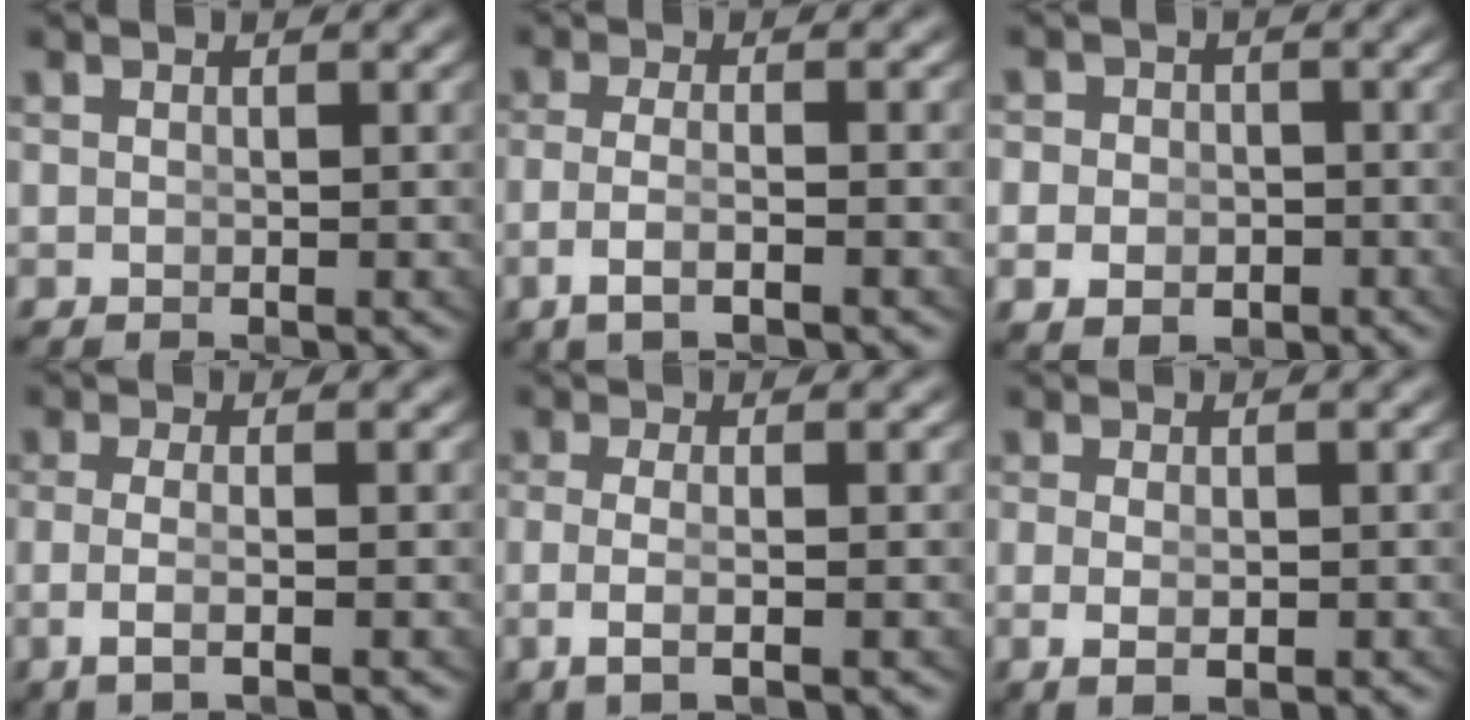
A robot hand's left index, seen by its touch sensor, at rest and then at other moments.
{"total": 3.3, "force": [-1.7, 0.5, 2.8], "torque": [-0.070, -0.017, -0.017]}
{"total": 3.5, "force": [-1.5, 2.9, 1.4], "torque": [-0.022, -0.018, -0.020]}
{"total": 3.2, "force": [-1.1, 0.3, 3.0], "torque": [-0.072, -0.015, -0.008]}
{"total": 3.6, "force": [-1.1, 0.6, 3.3], "torque": [-0.077, -0.015, -0.005]}
{"total": 2.4, "force": [-0.9, 0.5, 2.2], "torque": [-0.052, -0.016, 0.001]}